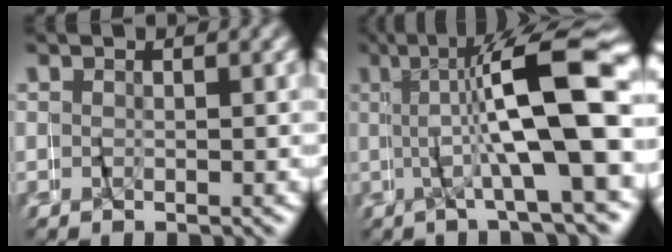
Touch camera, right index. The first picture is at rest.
{"total": 8.8, "force": [0.7, 1.0, 8.7], "torque": [-0.134, 0.033, 0.008]}